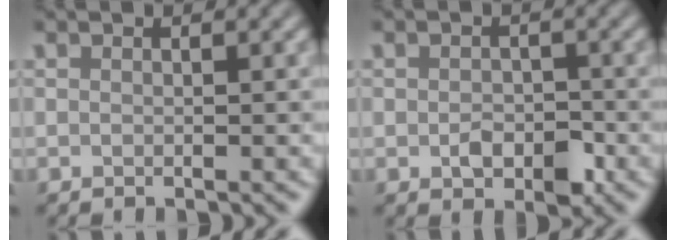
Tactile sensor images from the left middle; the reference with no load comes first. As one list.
[{"total": 2.3, "force": [-0.8, 1.7, 1.4], "torque": [-0.021, -0.005, -0.017]}]